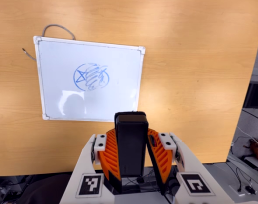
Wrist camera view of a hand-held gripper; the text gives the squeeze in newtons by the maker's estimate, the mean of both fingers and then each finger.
{"total": 7.8, "left": 7.0, "right": 8.7}